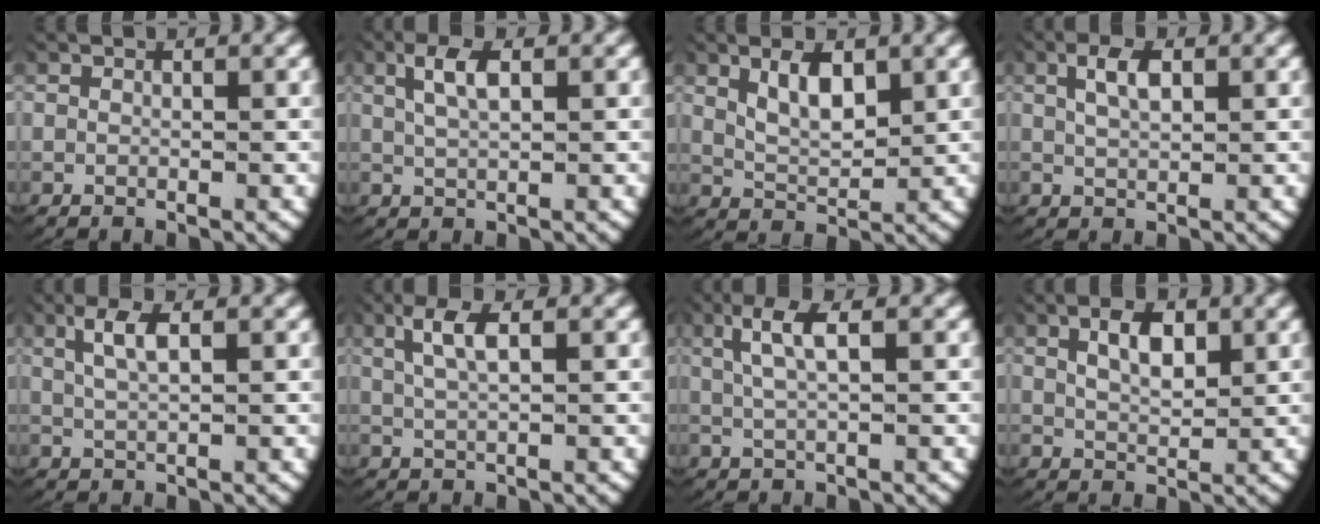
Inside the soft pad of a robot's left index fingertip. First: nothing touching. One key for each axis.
{"total": 2.9, "fx": 1.1, "fy": 1.0, "fz": 2.4, "tx": -0.048, "ty": 0.005, "tz": 0.023}
{"total": 3.7, "fx": 1.3, "fy": 2.0, "fz": 2.9, "tx": -0.059, "ty": -0.013, "tz": 0.031}
{"total": 2.8, "fx": 1.0, "fy": 1.3, "fz": 2.2, "tx": -0.038, "ty": 0.002, "tz": 0.021}
{"total": 2.7, "fx": 1.1, "fy": 0.8, "fz": 2.4, "tx": -0.049, "ty": 0.006, "tz": 0.022}
{"total": 3.1, "fx": 1.2, "fy": 0.9, "fz": 2.7, "tx": -0.056, "ty": 0.007, "tz": 0.023}
{"total": 3.7, "fx": 1.2, "fy": 1.1, "fz": 3.3, "tx": -0.071, "ty": 0.008, "tz": 0.022}
{"total": 3.4, "fx": 1.4, "fy": 1.8, "fz": 2.6, "tx": -0.043, "ty": -0.006, "tz": 0.027}